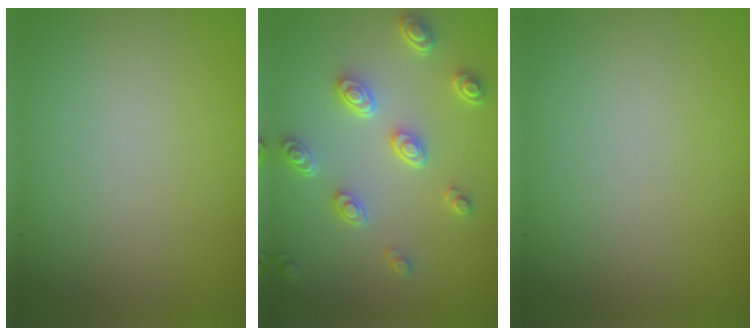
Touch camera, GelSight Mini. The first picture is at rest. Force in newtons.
{"total": 4.4, "press": 3.4, "slide": 2.9}
{"total": 0.0}